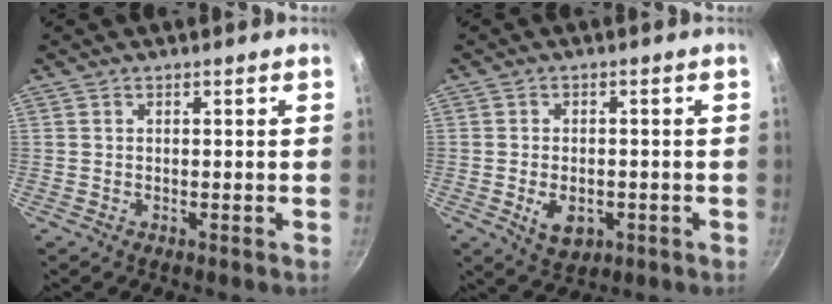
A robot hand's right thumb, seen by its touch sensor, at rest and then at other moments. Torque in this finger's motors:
{"motor_torque": [-0.20, 0.29, 0.34, 0.46, 0.03]}